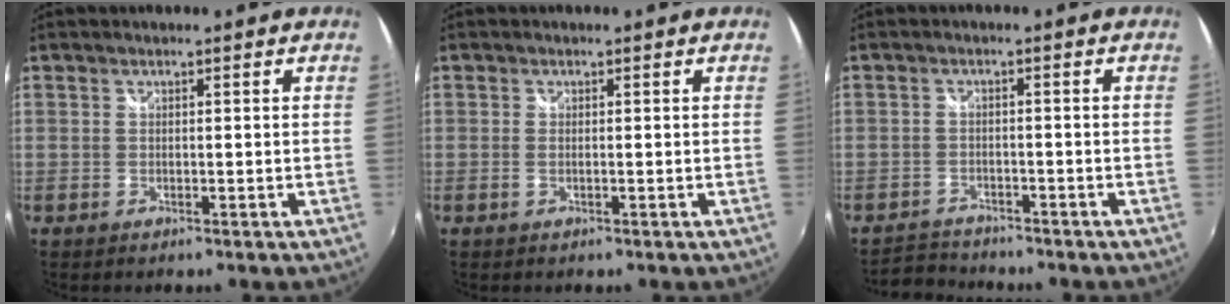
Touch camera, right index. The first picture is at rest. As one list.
[{"total": 0.7, "force": [-0.1, 0.3, 0.6], "torque": [-0.014, -0.001, -0.005]}, {"total": 4.9, "force": [-4.8, 1.3, 0.2], "torque": [-0.023, 0.001, -0.085]}]